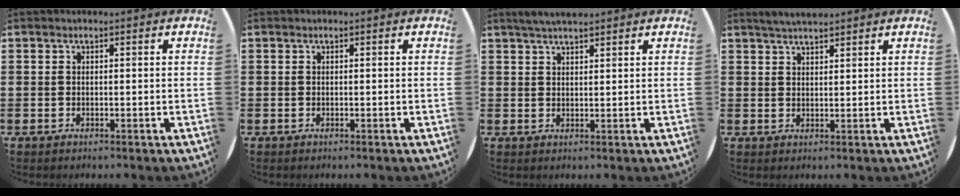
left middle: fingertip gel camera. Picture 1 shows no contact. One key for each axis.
{"total": 0.0}
{"total": 2.9, "fx": 2.7, "fy": 0.4, "fz": 1.1, "tx": -0.027, "ty": 0.002, "tz": 0.049}
{"total": 2.7, "fx": 2.6, "fy": 0.4, "fz": 0.8, "tx": -0.020, "ty": 0.000, "tz": 0.048}